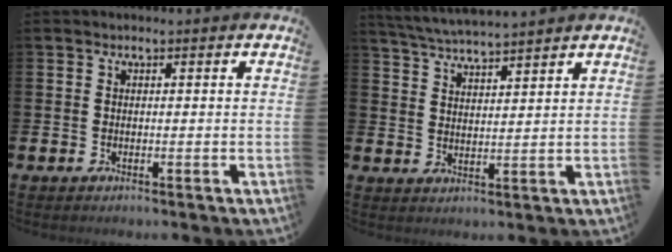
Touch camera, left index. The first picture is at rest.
{"total": 4.8, "force": [4.8, -0.2, 0.8], "torque": [-0.036, -0.024, 0.087]}